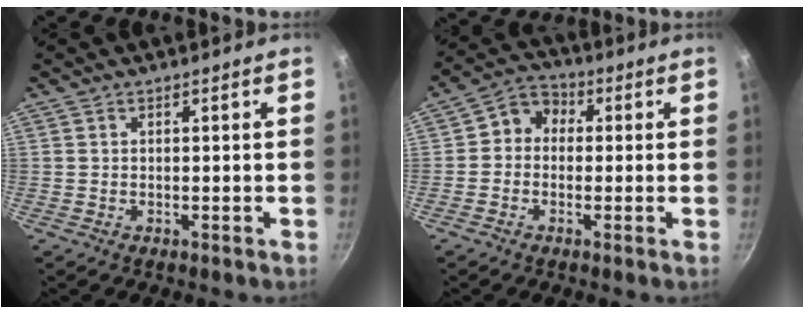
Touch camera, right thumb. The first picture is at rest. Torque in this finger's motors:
{"motor_torque": [-0.22, 0.10, -0.15, 0.22, 0.11]}